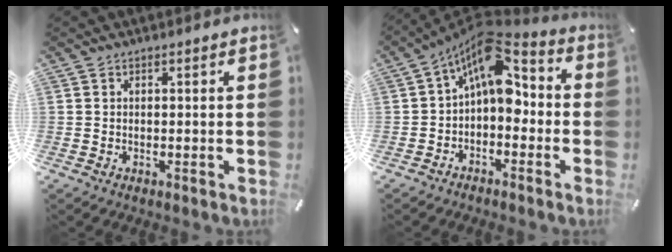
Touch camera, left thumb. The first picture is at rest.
{"total": 10.7, "force": [2.8, 6.4, 8.1], "torque": [-0.129, -0.026, 0.049]}